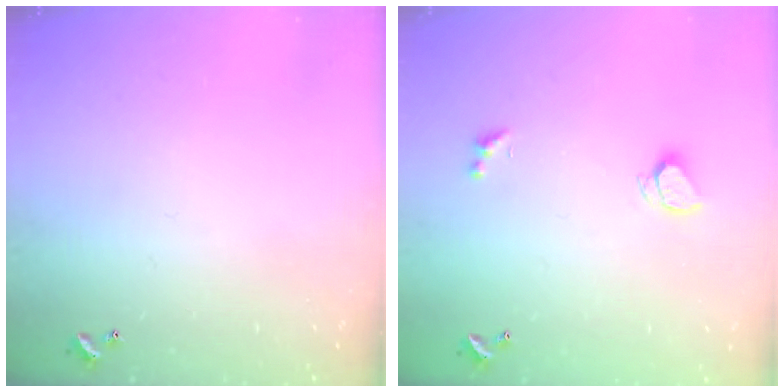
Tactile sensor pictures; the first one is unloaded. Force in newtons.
{"total": 2.4, "press": 2.3, "slide": 0.6}